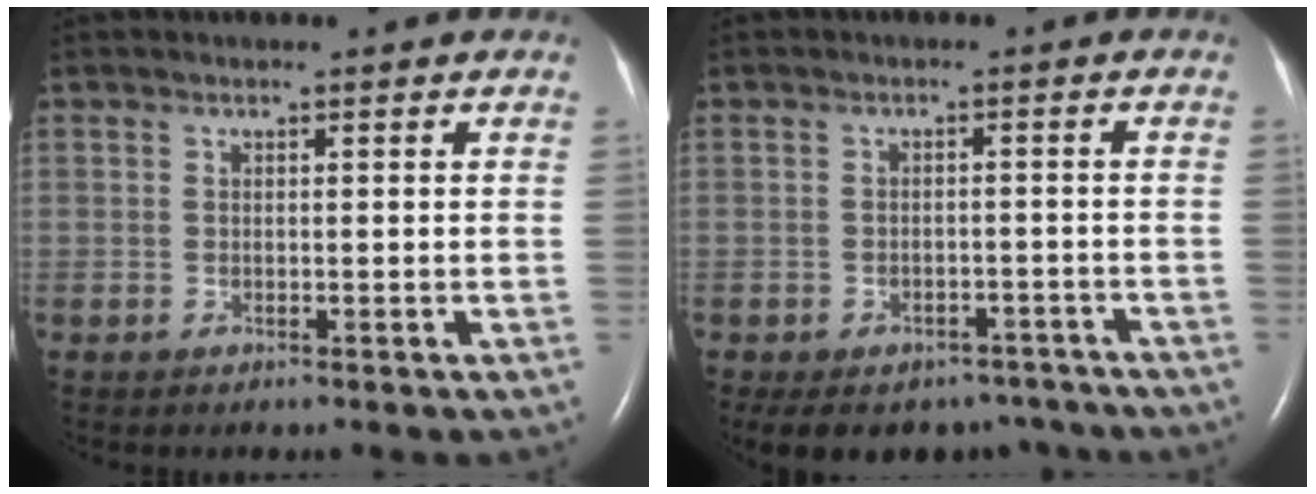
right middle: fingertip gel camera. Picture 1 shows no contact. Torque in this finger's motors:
{"motor_torque": [0.63, -0.65, 0.09, 0.04]}